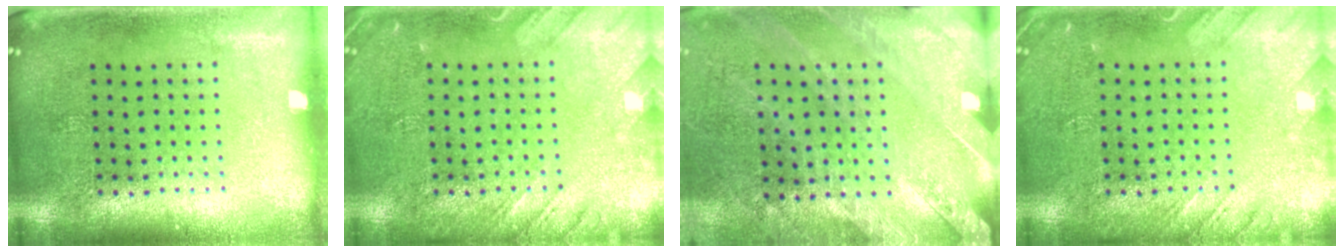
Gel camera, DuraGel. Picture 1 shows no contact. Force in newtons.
{"total": 2.3, "press": 2.3, "slide": 0.3}
{"total": 2.5, "press": 2.3, "slide": 0.8}
{"total": 2.1, "press": 2.1, "slide": 0.2}